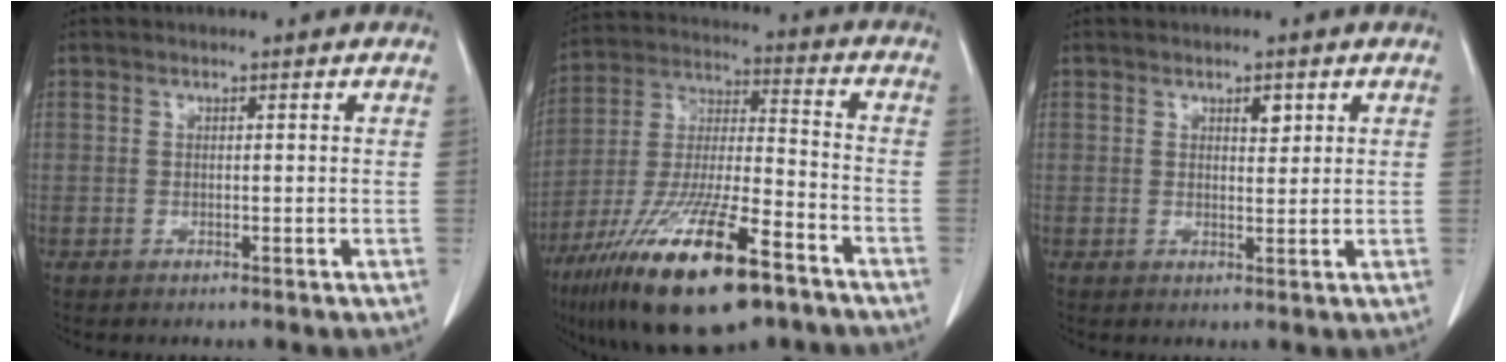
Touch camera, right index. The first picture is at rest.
{"total": 21.6, "force": [-13.2, 4.3, 16.6], "torque": [-0.315, -0.035, -0.230]}
{"total": 2.1, "force": [1.1, 0.9, 1.5], "torque": [-0.021, -0.003, 0.018]}